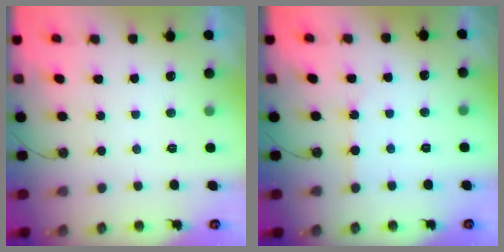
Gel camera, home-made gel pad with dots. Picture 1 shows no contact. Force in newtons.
{"total": 2.9, "press": 2.9, "slide": 0.5}